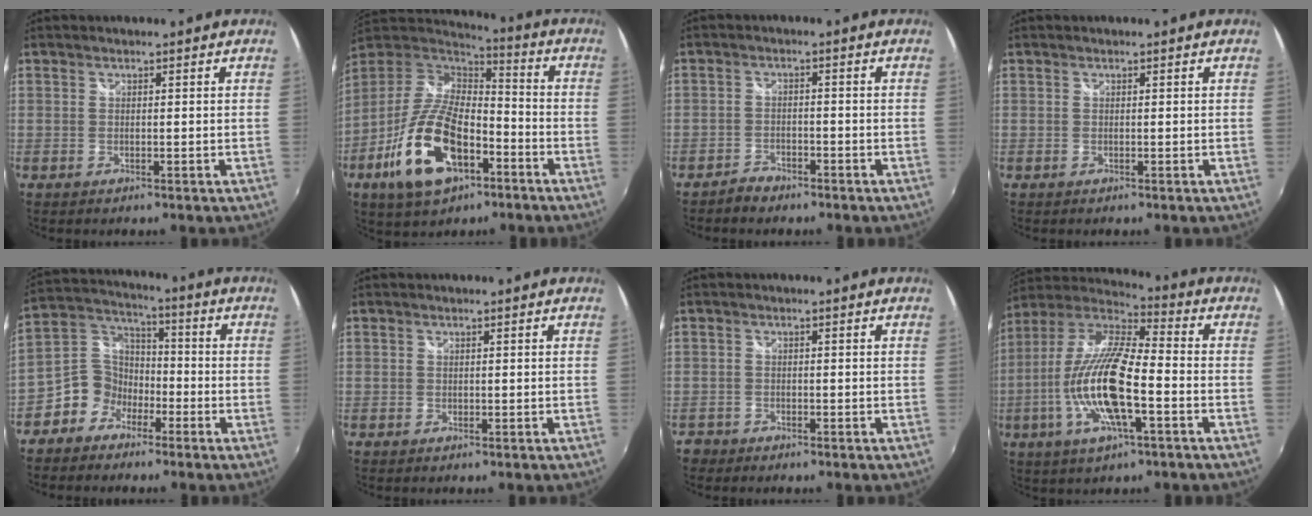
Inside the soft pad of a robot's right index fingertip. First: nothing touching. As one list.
[{"total": 19.6, "force": [-8.8, 9.5, 14.7], "torque": [-0.312, -0.020, -0.155]}, {"total": 3.1, "force": [-2.7, 1.4, 0.5], "torque": [-0.023, 0.006, -0.051]}, {"total": 0.0}, {"total": 7.9, "force": [-4.6, 6.2, 1.7], "torque": [-0.043, 0.033, -0.100]}, {"total": 0.0}, {"total": 2.1, "force": [-1.5, 1.5, 0.0], "torque": [-0.008, 0.002, -0.028]}, {"total": 18.2, "force": [-5.1, 4.6, 16.8], "torque": [-0.334, -0.013, -0.106]}]